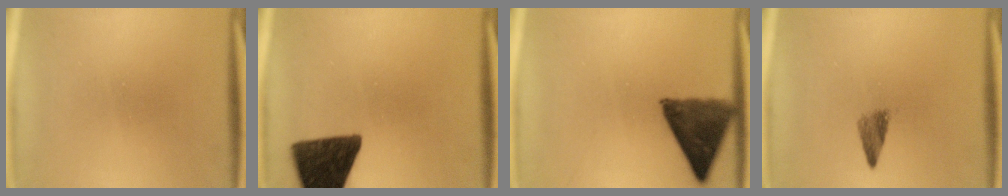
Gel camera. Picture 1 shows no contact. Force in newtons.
{"total": 14.4}
{"total": 10.5}
{"total": 2.4}